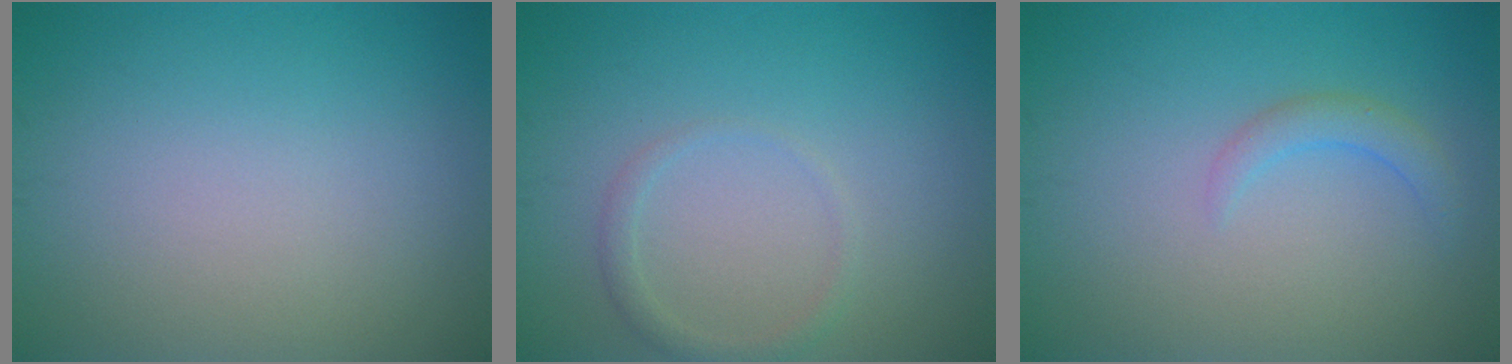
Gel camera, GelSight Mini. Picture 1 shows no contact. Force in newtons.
{"total": 1.3, "press": 1.3, "slide": 0.0}
{"total": 1.6, "press": 1.6, "slide": 0.2}